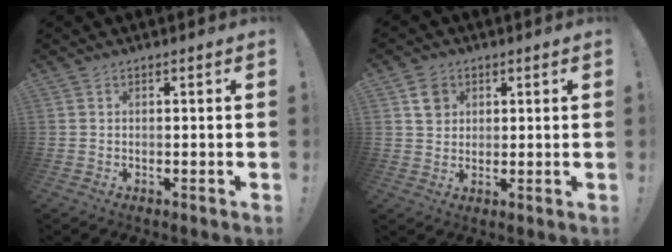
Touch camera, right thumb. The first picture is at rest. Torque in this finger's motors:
{"motor_torque": [0.52, 0.96, 0.08, -0.06, 0.02]}